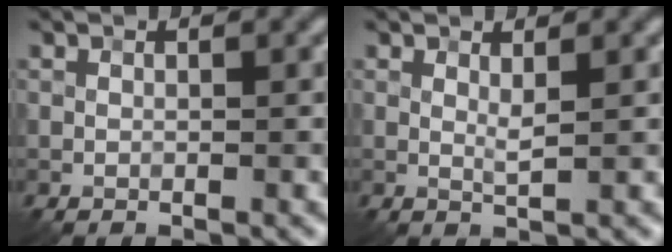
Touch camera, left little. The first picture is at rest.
{"total": 1.0, "force": [0.5, 0.1, 0.9], "torque": [-0.020, -0.003, 0.008]}